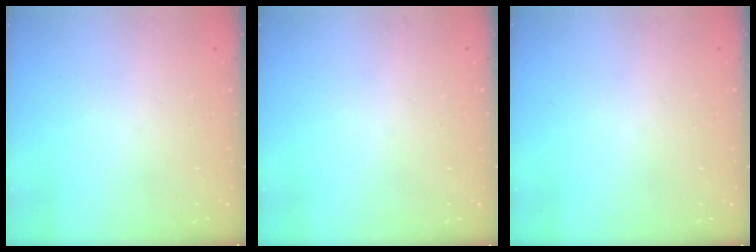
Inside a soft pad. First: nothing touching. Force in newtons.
{"total": 0.0}
{"total": 0.0}